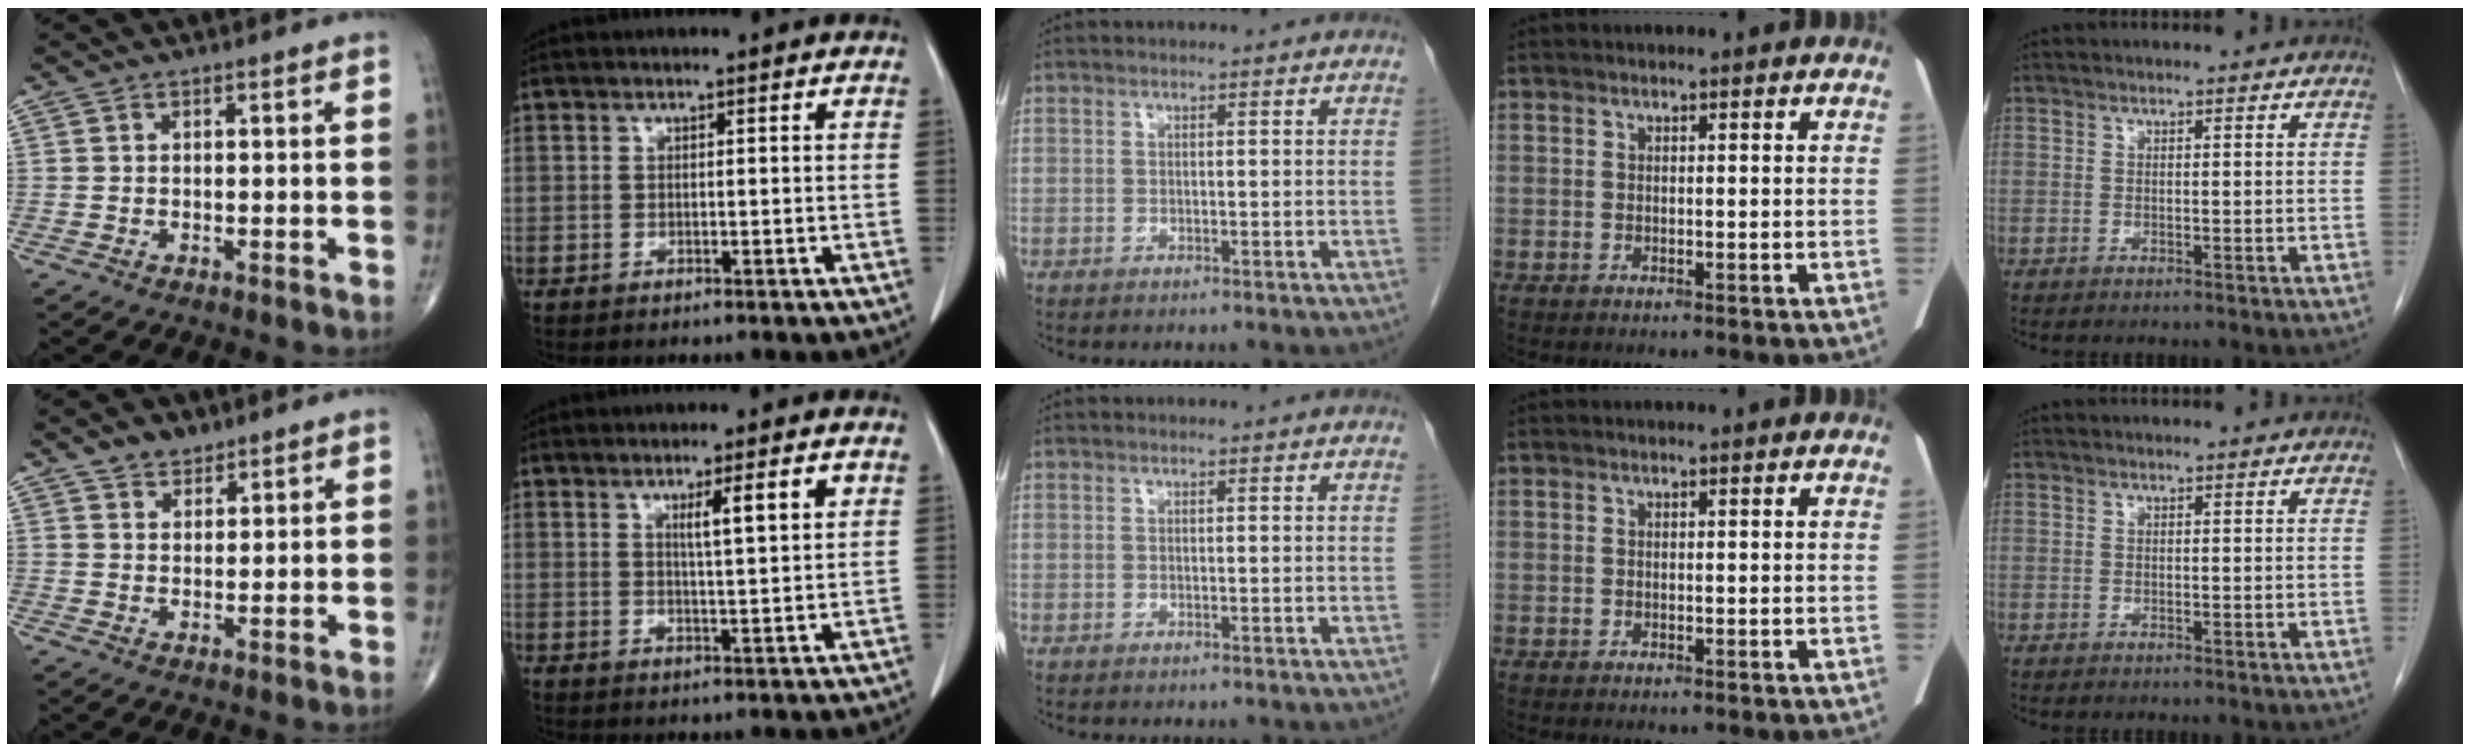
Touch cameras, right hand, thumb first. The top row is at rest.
{"thumb": {"total": 4.0, "force": [3.0, 2.4, 1.3], "torque": [-0.003, -0.019, 0.051]}, "index": {"total": 5.4, "force": [2.4, 0.1, 4.8], "torque": [-0.072, -0.002, 0.038]}}